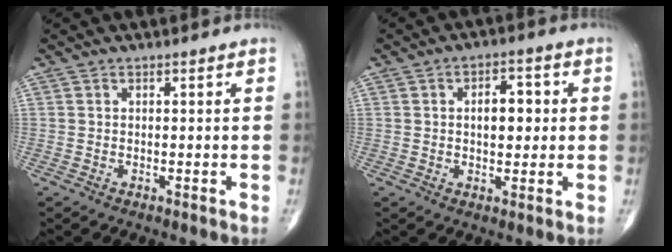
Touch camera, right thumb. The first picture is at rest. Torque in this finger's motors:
{"motor_torque": [0.31, 1.73, 0.72, 0.03, 0.04]}